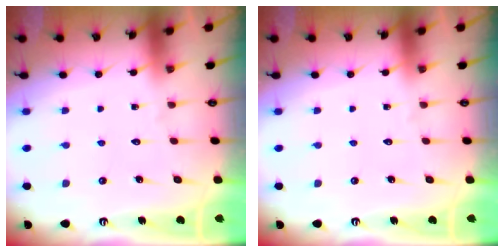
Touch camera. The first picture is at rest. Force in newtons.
{"total": 0.0}